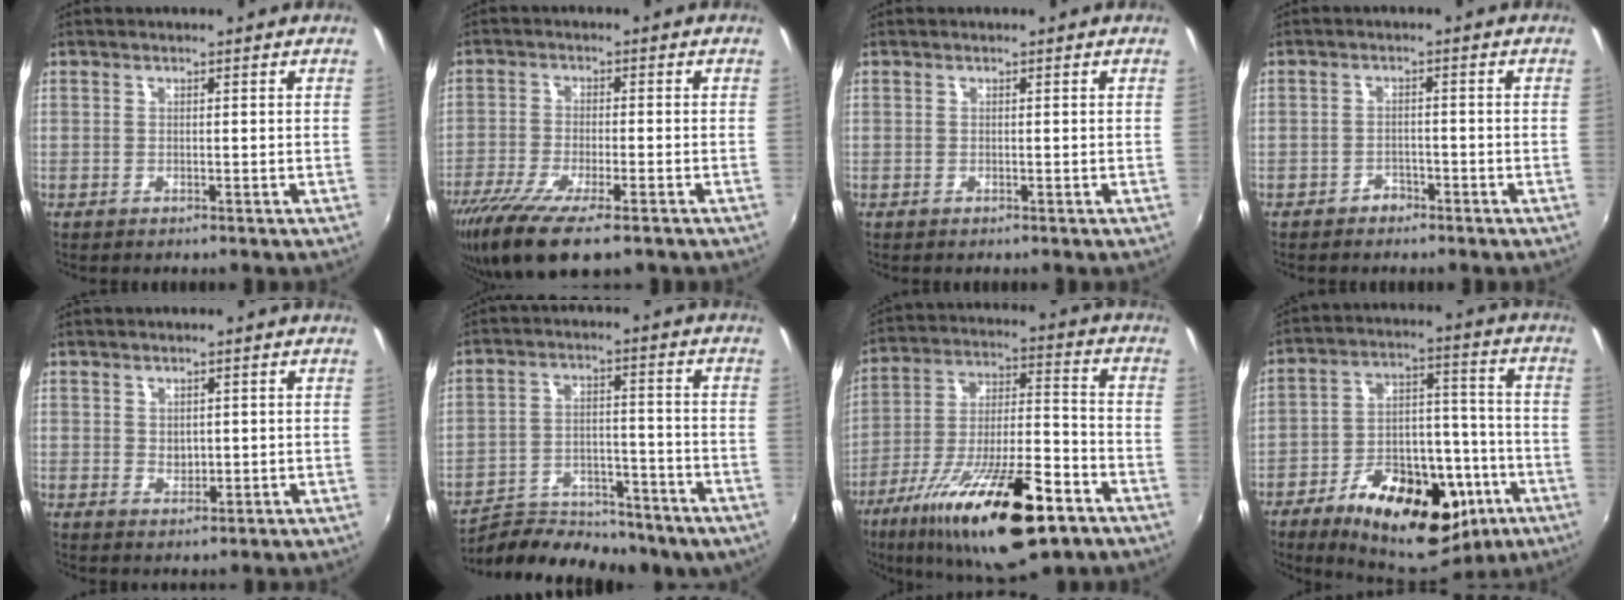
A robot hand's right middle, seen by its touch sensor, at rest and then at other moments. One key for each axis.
{"total": 12.6, "fx": -8.7, "fy": 3.0, "fz": 8.6, "tx": -0.184, "ty": -0.048, "tz": -0.155}
{"total": 0.0}
{"total": 2.3, "fx": -1.8, "fy": 1.4, "fz": 0.2, "tx": -0.010, "ty": 0.003, "tz": -0.029}
{"total": 1.9, "fx": 0.4, "fy": 1.6, "fz": 1.0, "tx": -0.013, "ty": 0.000, "tz": 0.007}
{"total": 19.1, "fx": -15.5, "fy": 7.3, "fz": 8.5, "tx": -0.167, "ty": -0.011, "tz": -0.221}
{"total": 24.1, "fx": -14.0, "fy": 6.9, "fz": 18.3, "tx": -0.324, "ty": -0.042, "tz": -0.228}
{"total": 23.7, "fx": -12.7, "fy": 11.7, "fz": 16.2, "tx": -0.274, "ty": 0.007, "tz": -0.175}